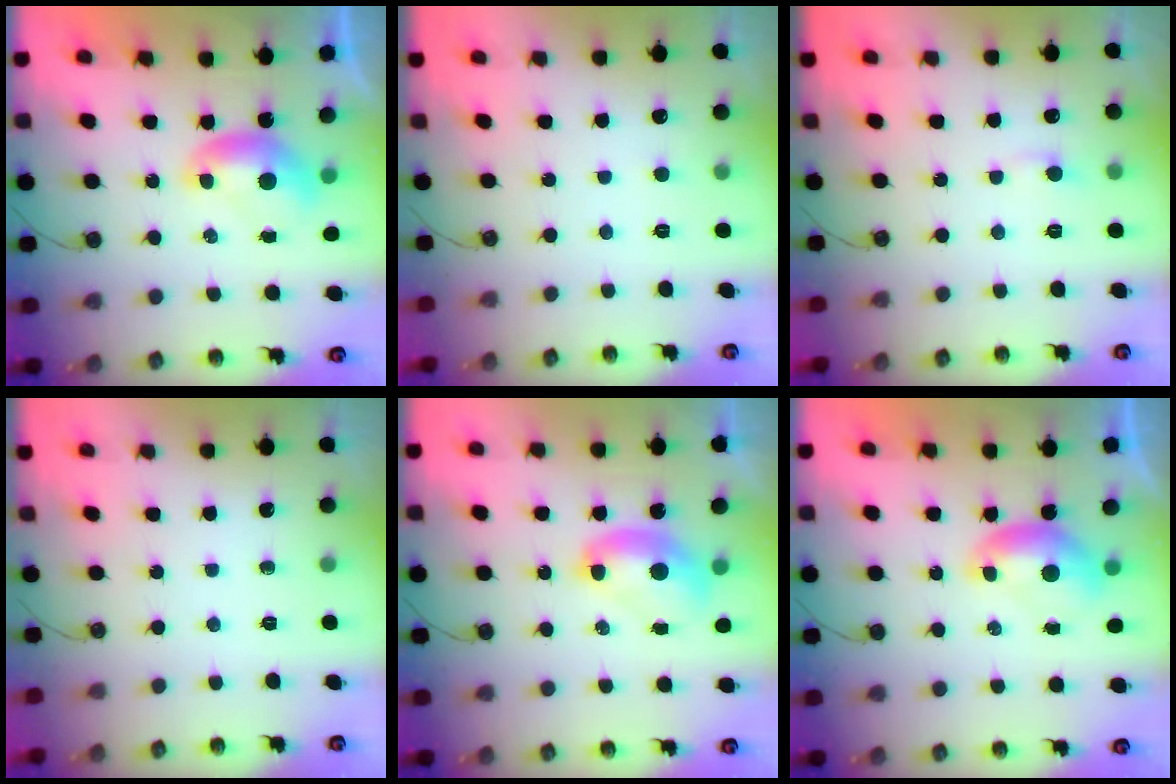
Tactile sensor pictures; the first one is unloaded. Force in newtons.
{"total": 2.8, "press": 2.7, "slide": 0.3}
{"total": 1.0, "press": 0.8, "slide": 0.5}
{"total": 0.0}
{"total": 2.5, "press": 2.5, "slide": 0.1}
{"total": 0.0}